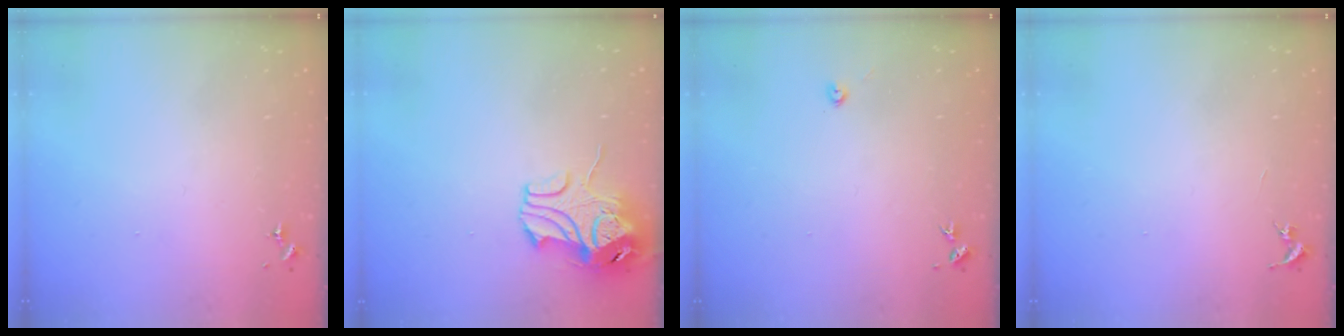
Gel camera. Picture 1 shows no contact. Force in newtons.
{"total": 10.5, "press": 10.4, "slide": 1.5}
{"total": 2.2, "press": 2.2, "slide": 0.3}
{"total": 0.0}